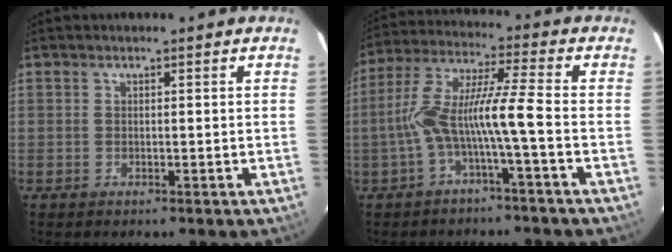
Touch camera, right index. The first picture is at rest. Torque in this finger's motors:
{"motor_torque": [1.31, -0.58, 0.74, 0.21]}